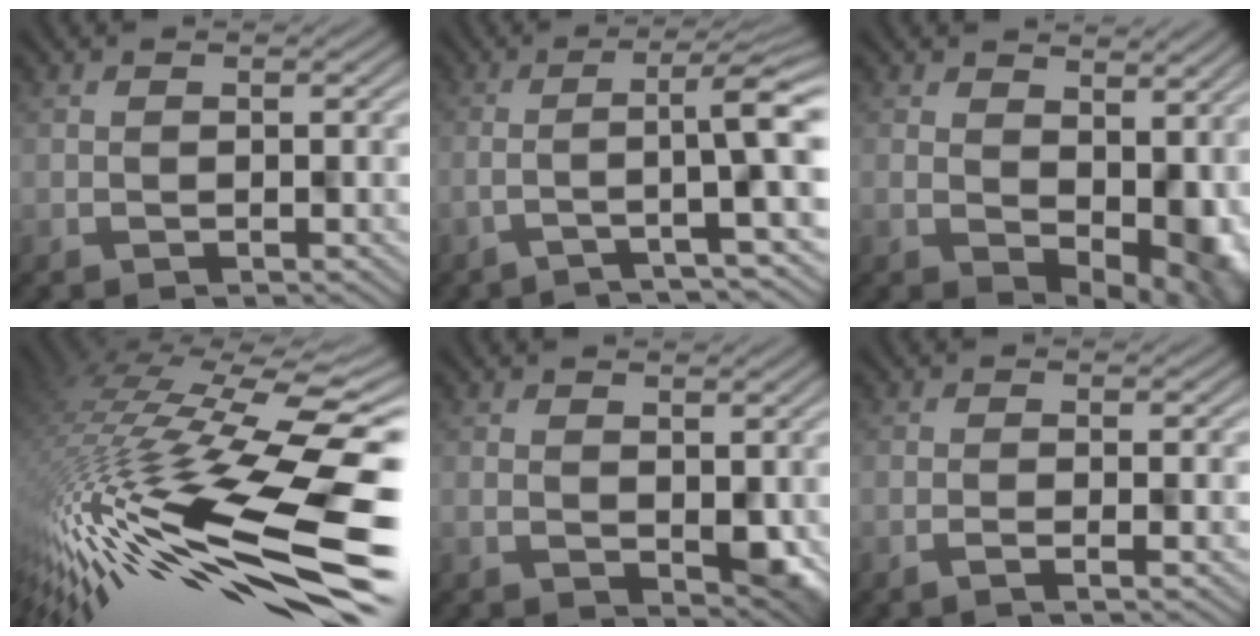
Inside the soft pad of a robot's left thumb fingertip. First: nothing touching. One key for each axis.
{"total": 6.9, "fx": -1.2, "fy": 0.8, "fz": 6.8, "tx": -0.096, "ty": 0.012, "tz": -0.027}
{"total": 9.4, "fx": -0.5, "fy": 5.8, "fz": 7.3, "tx": -0.091, "ty": -0.031, "tz": 0.020}
{"total": 18.1, "fx": -3.5, "fy": 6.1, "fz": 16.6, "tx": -0.343, "ty": -0.051, "tz": -0.040}
{"total": 3.4, "fx": 0.0, "fy": 2.0, "fz": 2.7, "tx": -0.038, "ty": -0.010, "tz": 0.016}
{"total": 1.6, "fx": -0.8, "fy": 0.1, "fz": 1.4, "tx": -0.018, "ty": 0.006, "tz": -0.026}